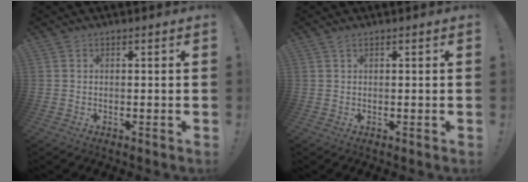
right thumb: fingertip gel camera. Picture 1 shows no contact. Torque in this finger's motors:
{"motor_torque": [0.00, 0.11, 0.28, 0.09, -0.04]}